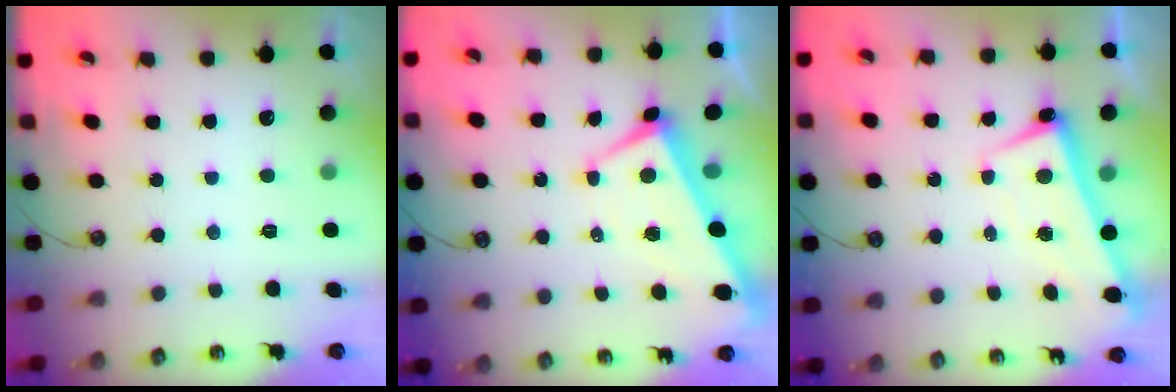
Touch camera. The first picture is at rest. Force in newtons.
{"total": 0.9, "press": 0.1, "slide": 0.9}
{"total": 2.6, "press": 2.4, "slide": 0.8}